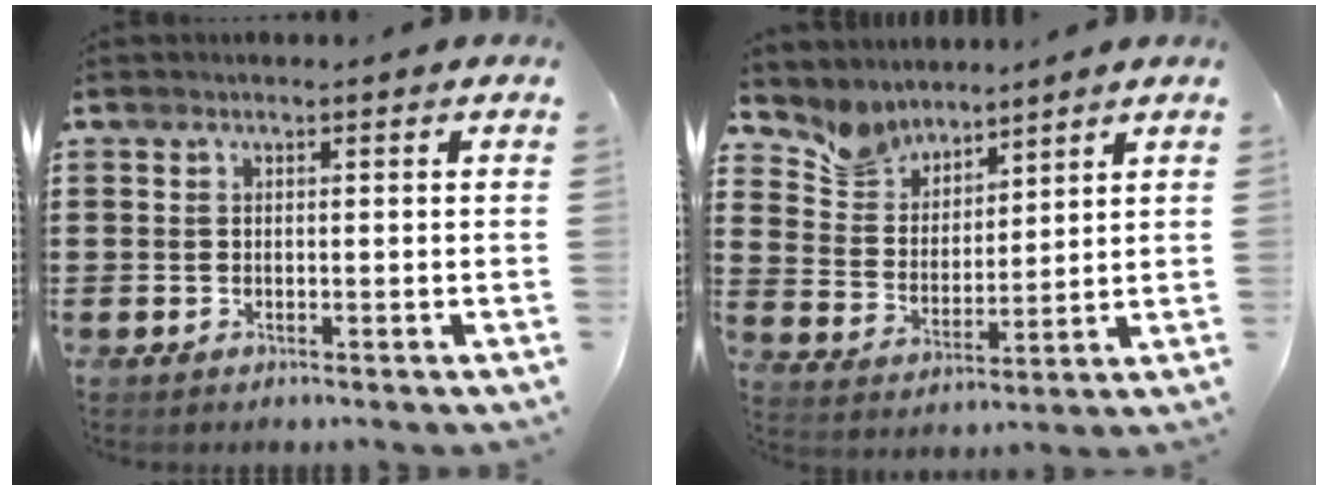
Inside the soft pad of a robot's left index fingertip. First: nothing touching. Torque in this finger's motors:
{"motor_torque": [-0.14, 0.08, -0.33, -0.19]}